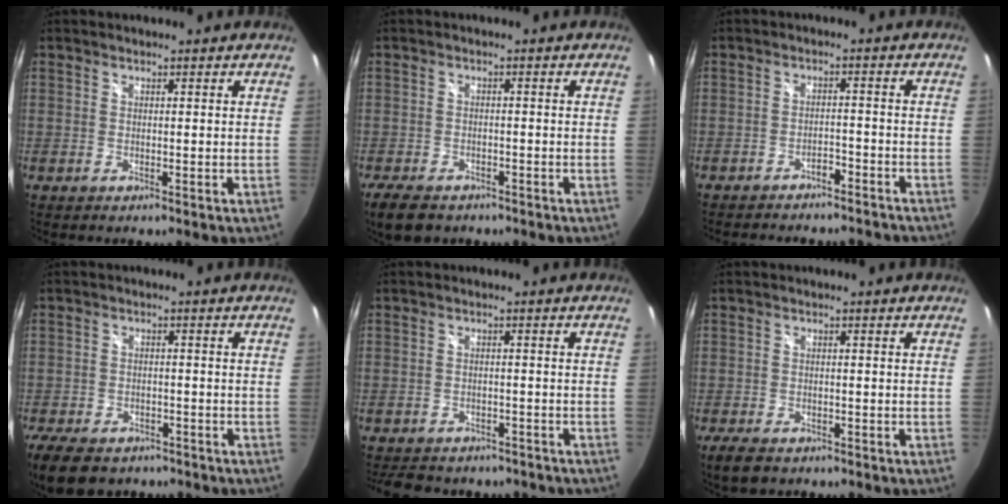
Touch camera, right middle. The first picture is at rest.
{"total": 6.9, "force": [-5.1, 3.5, 3.2], "torque": [-0.082, -0.012, -0.087]}
{"total": 10.8, "force": [-9.8, 2.9, 3.6], "torque": [-0.081, 0.002, -0.124]}
{"total": 10.9, "force": [-7.9, 5.7, 5.0], "torque": [-0.124, -0.017, -0.127]}
{"total": 10.6, "force": [-8.7, 4.7, 4.0], "torque": [-0.086, -0.007, -0.117]}
{"total": 4.9, "force": [-3.4, 2.3, 2.6], "torque": [-0.062, -0.015, -0.058]}